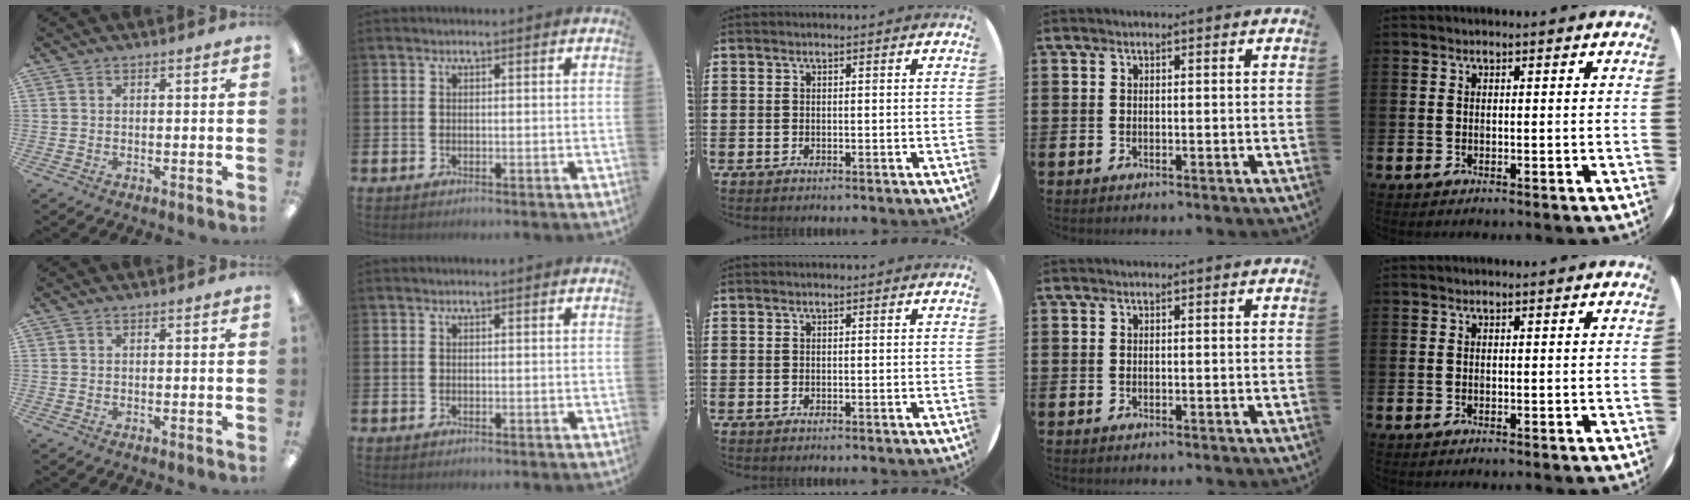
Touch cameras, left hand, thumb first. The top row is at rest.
{}